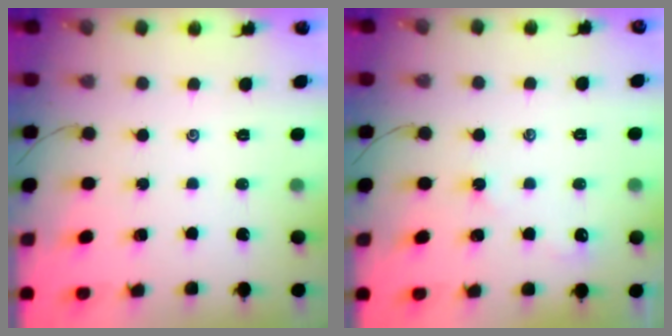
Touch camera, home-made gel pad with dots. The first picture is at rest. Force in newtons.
{"total": 1.9, "press": 1.8, "slide": 0.4}